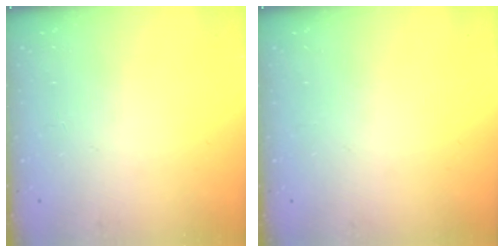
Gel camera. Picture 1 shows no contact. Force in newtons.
{"total": 0.0}